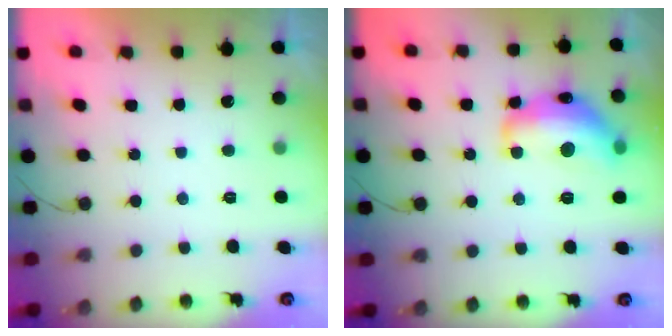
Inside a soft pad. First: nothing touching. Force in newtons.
{"total": 17.9, "press": 17.9, "slide": 0.9}